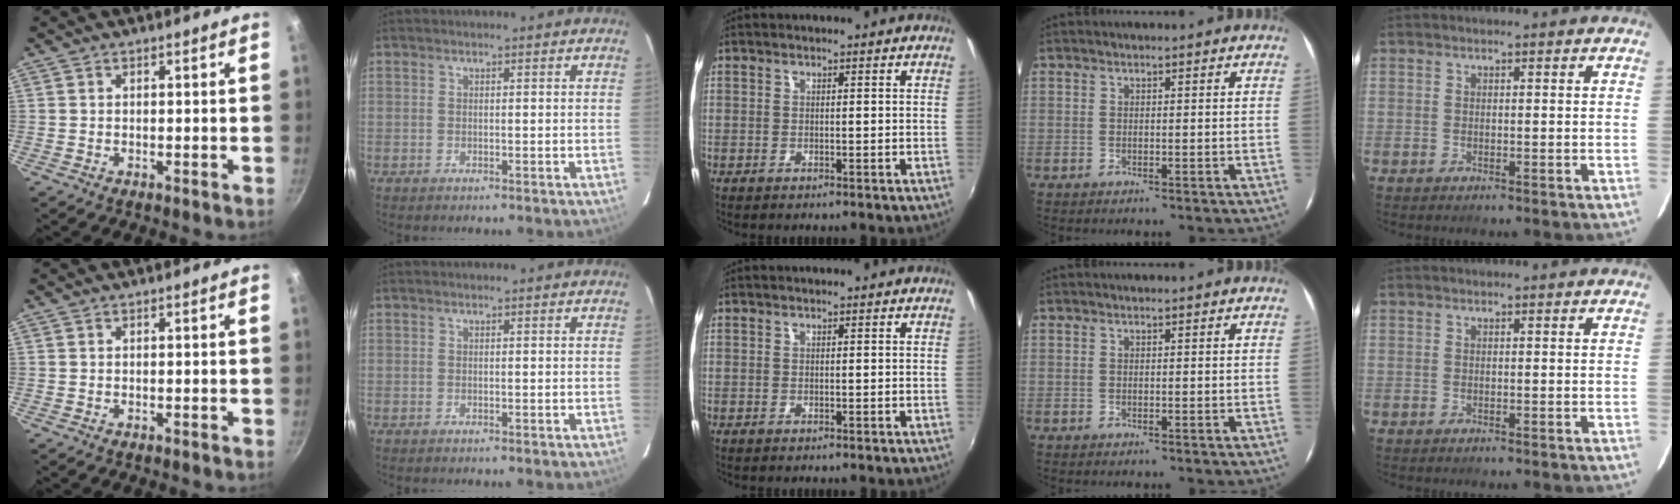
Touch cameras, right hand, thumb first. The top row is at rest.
{}